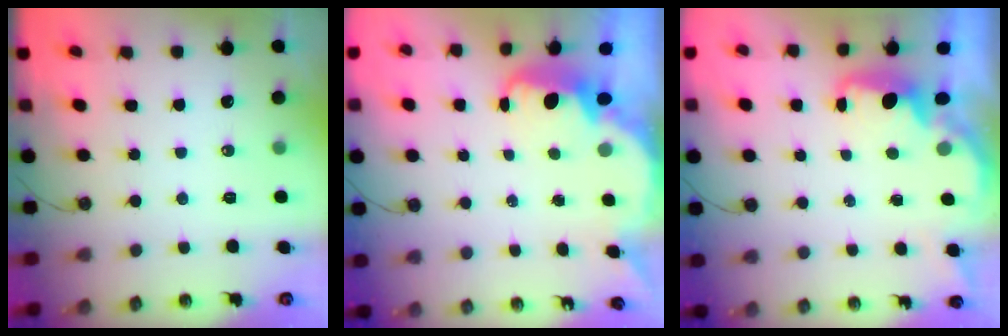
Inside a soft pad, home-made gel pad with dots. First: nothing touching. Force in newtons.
{"total": 3.8, "press": 3.7, "slide": 0.4}
{"total": 1.6, "press": 1.4, "slide": 0.7}